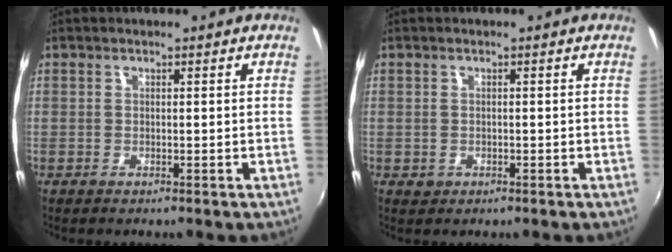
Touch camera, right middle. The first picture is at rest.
{"total": 1.0, "force": [-0.3, 0.9, 0.4], "torque": [-0.006, -0.002, -0.002]}